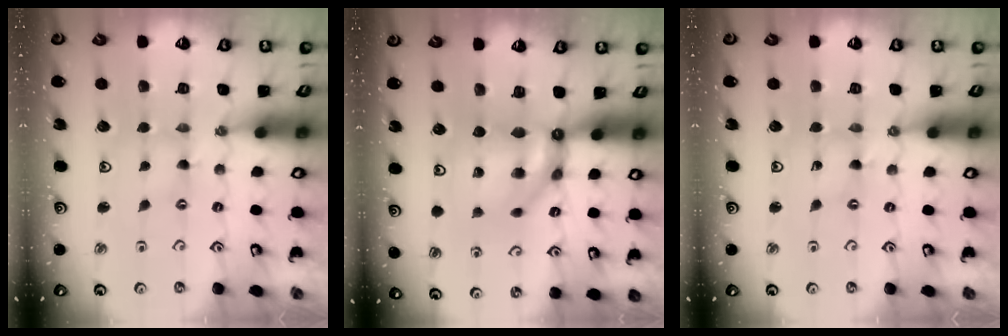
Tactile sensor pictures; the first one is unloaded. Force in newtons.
{"total": 9.4, "press": 9.4, "slide": 0.6}
{"total": 0.7, "press": 0.6, "slide": 0.2}